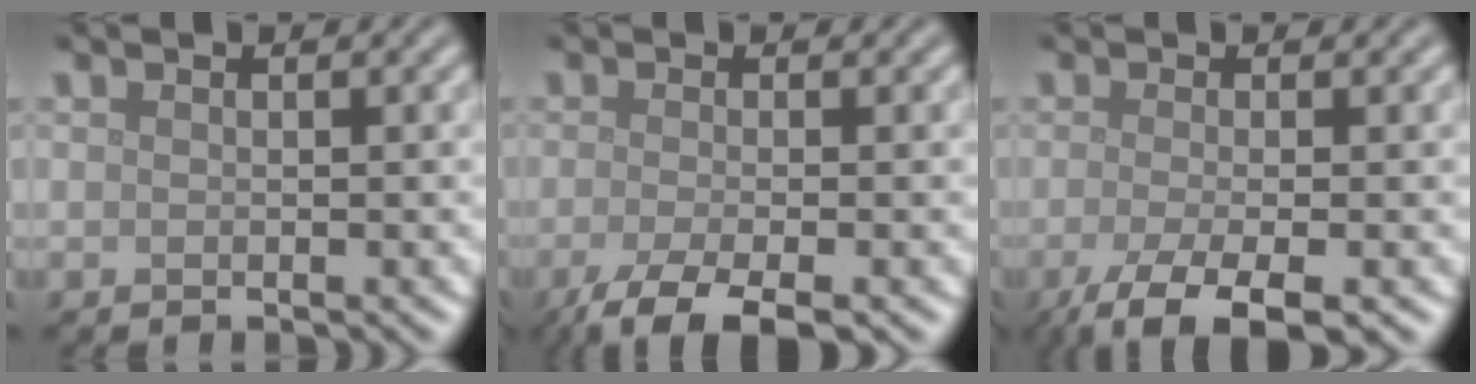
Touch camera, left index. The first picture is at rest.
{"total": 4.4, "force": [-2.6, 1.0, 3.4], "torque": [-0.056, -0.007, -0.057]}
{"total": 5.0, "force": [-2.7, 1.4, 4.1], "torque": [-0.067, -0.008, -0.056]}